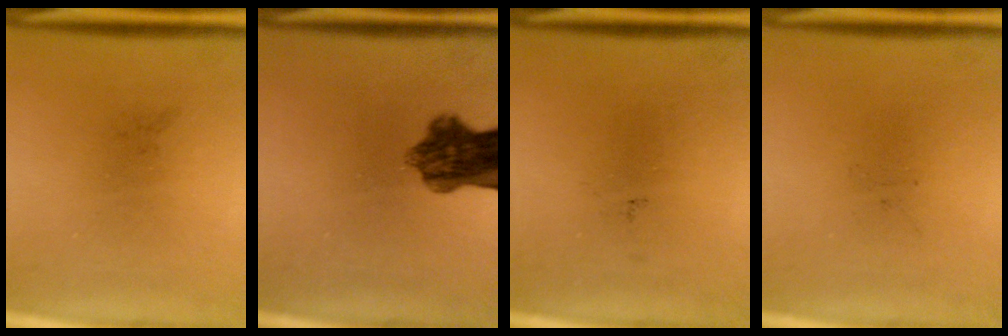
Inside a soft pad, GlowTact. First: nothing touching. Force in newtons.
{"total": 7.4}
{"total": 0.0}
{"total": 0.0}